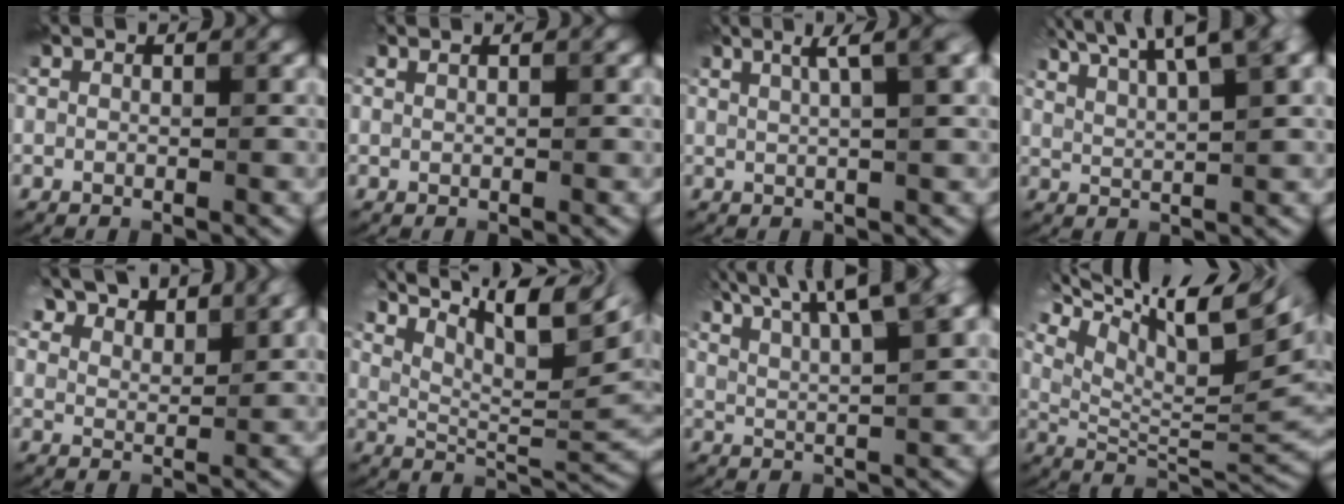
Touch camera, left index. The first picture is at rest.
{"total": 0.8, "force": [0.7, 0.2, 0.4], "torque": [-0.008, 0.001, 0.009]}
{"total": 4.9, "force": [2.5, 1.3, 4.1], "torque": [-0.040, 0.020, 0.021]}
{"total": 10.6, "force": [7.1, 3.0, 7.2], "torque": [-0.111, 0.039, 0.084]}
{"total": 8.0, "force": [6.5, 3.0, 3.5], "torque": [-0.065, 0.010, 0.103]}
{"total": 13.5, "force": [8.3, 3.9, 9.9], "torque": [-0.144, 0.021, 0.123]}
{"total": 12.0, "force": [7.7, 3.5, 8.5], "torque": [-0.122, 0.045, 0.083]}
{"total": 14.6, "force": [8.2, 4.5, 11.3], "torque": [-0.203, 0.033, 0.147]}